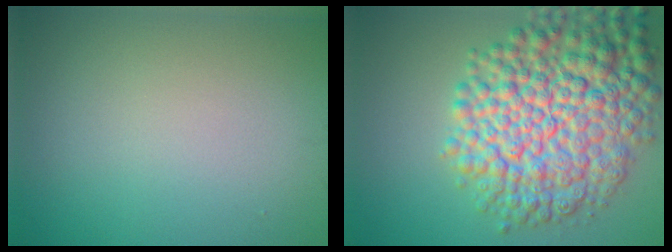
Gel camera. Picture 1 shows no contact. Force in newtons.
{"total": 10.7, "press": 10.7, "slide": 0.3}